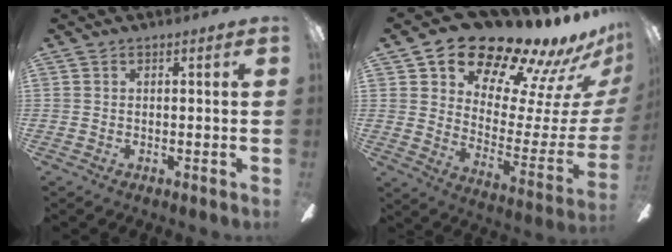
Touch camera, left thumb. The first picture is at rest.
{"total": 21.2, "force": [17.5, 7.9, 9.1], "torque": [-0.125, -0.139, 0.294]}